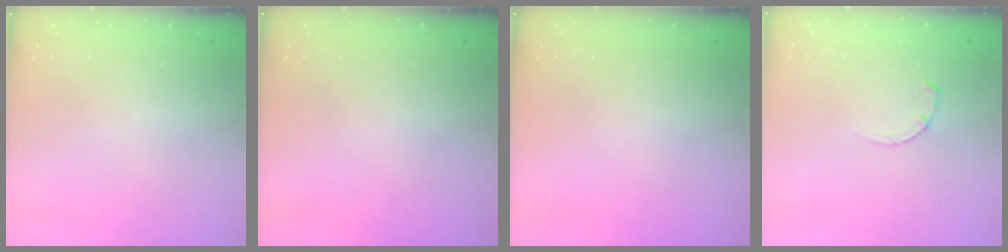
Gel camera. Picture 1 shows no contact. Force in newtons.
{"total": 0.0}
{"total": 0.0}
{"total": 3.3, "press": 3.3, "slide": 0.3}